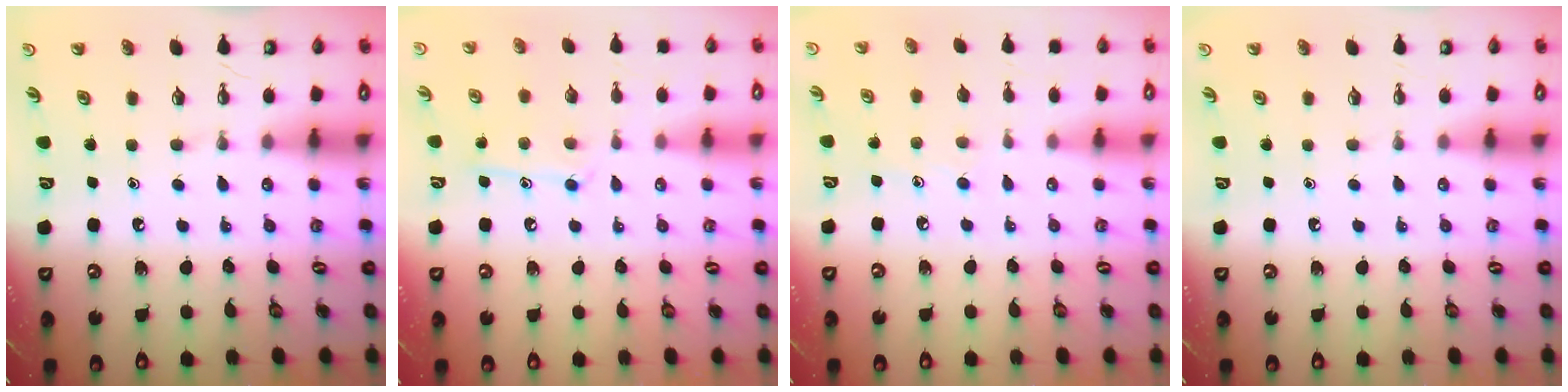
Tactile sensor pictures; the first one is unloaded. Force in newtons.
{"total": 9.5, "press": 9.5, "slide": 0.7}
{"total": 4.9, "press": 4.9, "slide": 0.5}
{"total": 0.0}